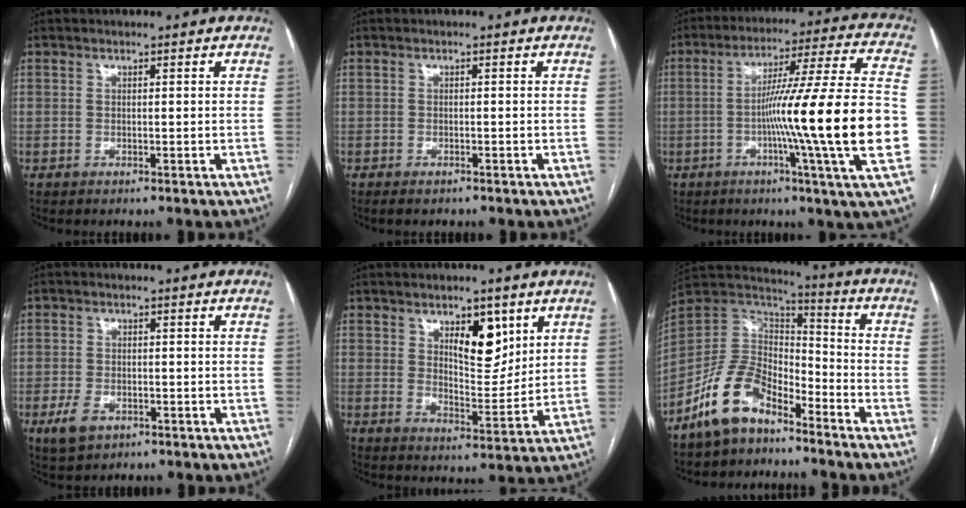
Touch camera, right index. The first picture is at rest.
{"total": 1.8, "force": [-1.4, 0.7, 0.8], "torque": [-0.014, -0.002, -0.017]}
{"total": 22.0, "force": [-4.3, -2.0, 21.5], "torque": [-0.303, -0.001, -0.082]}
{"total": 4.1, "force": [-2.0, 2.5, 2.5], "torque": [-0.054, -0.003, -0.028]}
{"total": 8.2, "force": [4.1, 3.6, 6.1], "torque": [-0.091, -0.005, 0.069]}
{"total": 12.1, "force": [-8.5, 5.7, 6.4], "torque": [-0.140, 0.030, -0.168]}